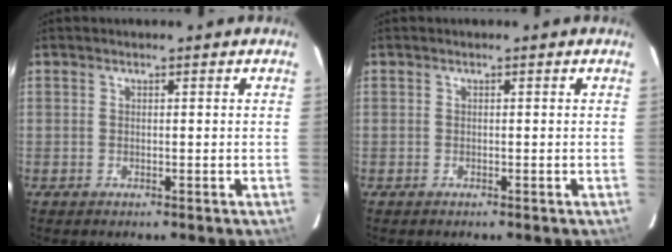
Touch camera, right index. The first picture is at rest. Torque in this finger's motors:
{"motor_torque": [-0.18, 0.05, -0.70, -0.12]}